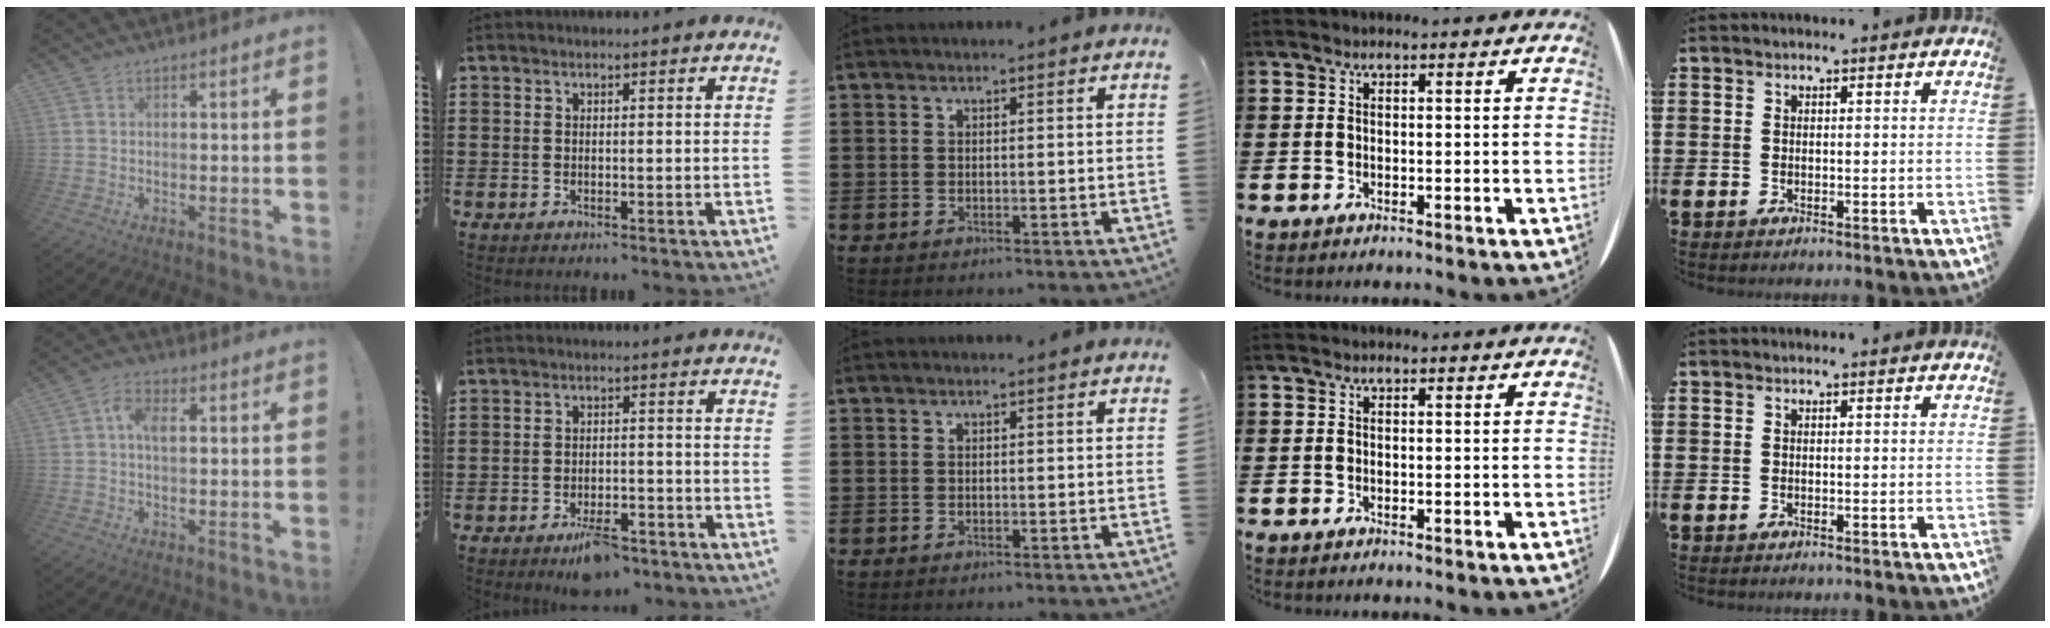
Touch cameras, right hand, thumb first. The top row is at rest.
{"thumb": {"total": 4.6, "force": [0.8, 2.4, 3.9], "torque": [-0.068, 0.009, 0.012]}, "index": {"total": 4.0, "force": [-3.2, 1.3, 2.0], "torque": [-0.031, 0.010, -0.059]}}